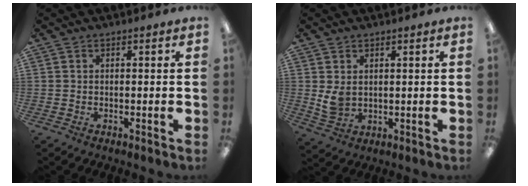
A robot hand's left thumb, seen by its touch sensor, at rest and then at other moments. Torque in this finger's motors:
{"motor_torque": [-0.25, 0.21, 0.56, -0.73, 0.04]}